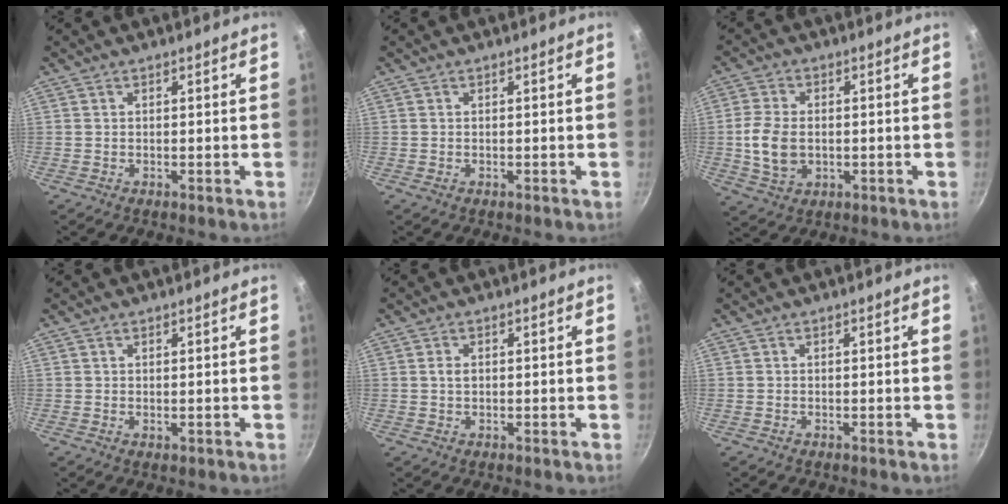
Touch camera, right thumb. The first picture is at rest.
{"total": 0.0}
{"total": 8.3, "force": [-0.4, 5.7, 6.1], "torque": [-0.115, 0.002, -0.005]}
{"total": 0.7, "force": [0.3, 0.4, 0.5], "torque": [-0.004, -0.001, 0.004]}
{"total": 1.6, "force": [0.1, 1.1, 1.1], "torque": [-0.018, 0.004, 0.001]}
{"total": 0.0}